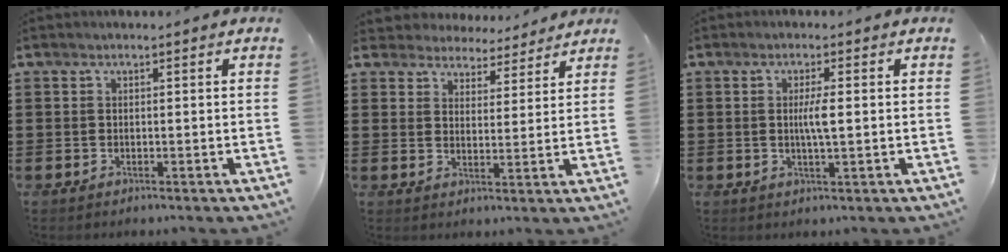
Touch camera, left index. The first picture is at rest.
{"total": 4.4, "force": [4.3, 1.0, -0.1], "torque": [-0.021, -0.019, 0.077]}
{"total": 3.3, "force": [0.2, 0.3, 3.3], "torque": [-0.062, -0.003, 0.002]}